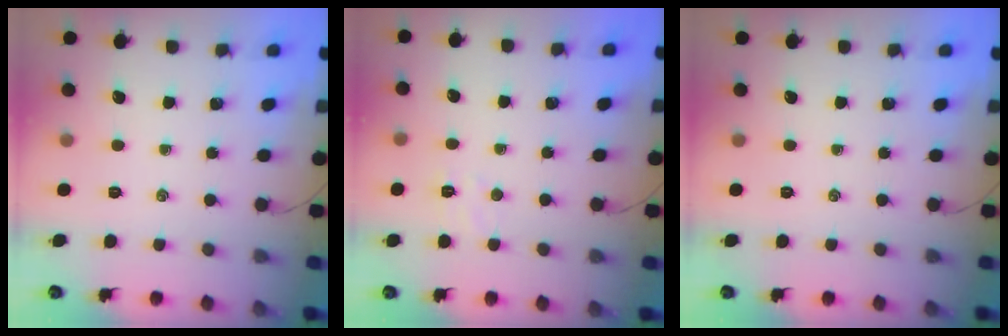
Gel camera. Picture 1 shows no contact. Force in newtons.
{"total": 3.6, "press": 3.5, "slide": 1.0}
{"total": 0.0}